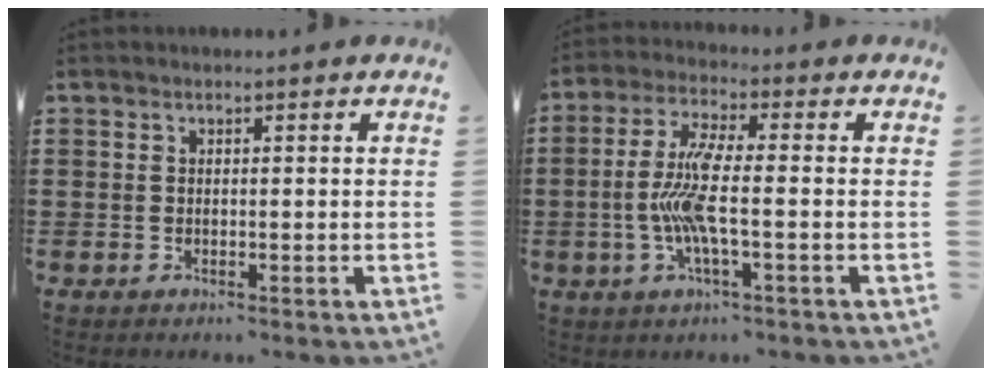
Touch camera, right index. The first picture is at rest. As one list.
[{"total": 8.1, "force": [-1.5, 1.5, 7.8], "torque": [-0.179, -0.016, -0.037]}]